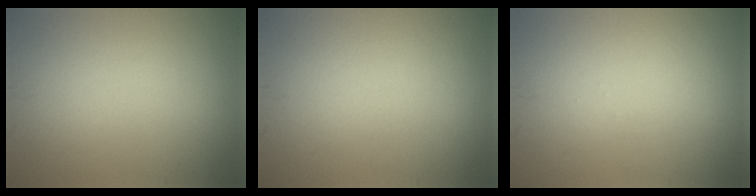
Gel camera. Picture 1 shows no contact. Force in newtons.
{"total": 0.0}
{"total": 0.0}